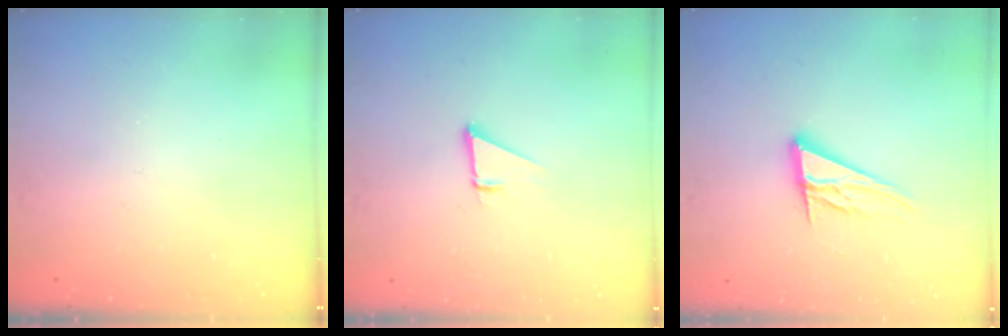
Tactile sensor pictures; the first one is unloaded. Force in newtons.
{"total": 1.9, "press": 1.9, "slide": 0.0}
{"total": 12.4, "press": 12.2, "slide": 2.2}